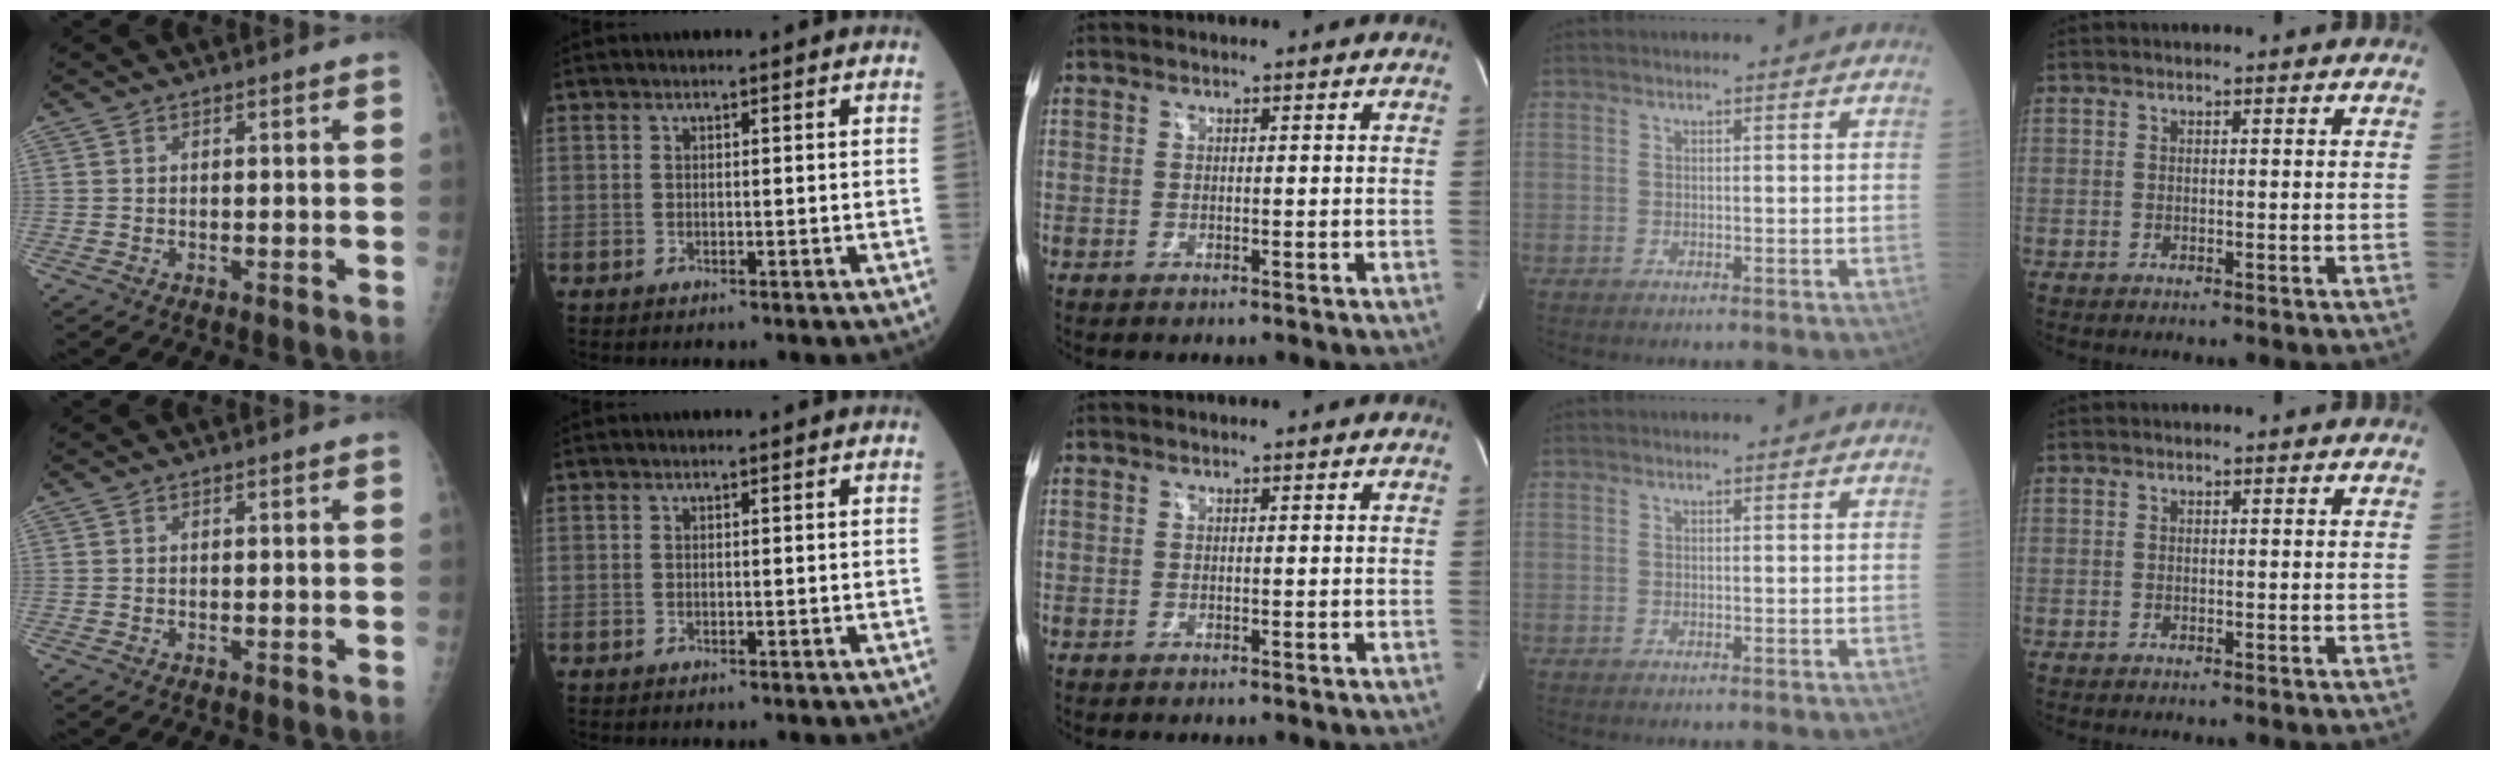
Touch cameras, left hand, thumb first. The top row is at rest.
{}